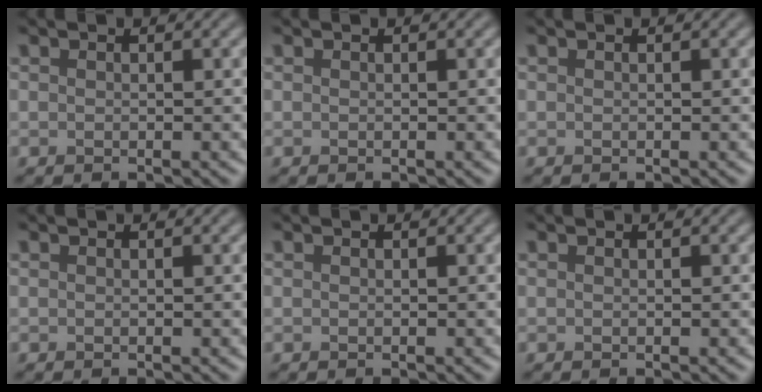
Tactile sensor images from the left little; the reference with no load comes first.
{"total": 0.0}
{"total": 0.0}
{"total": 0.0}
{"total": 0.0}
{"total": 0.0}